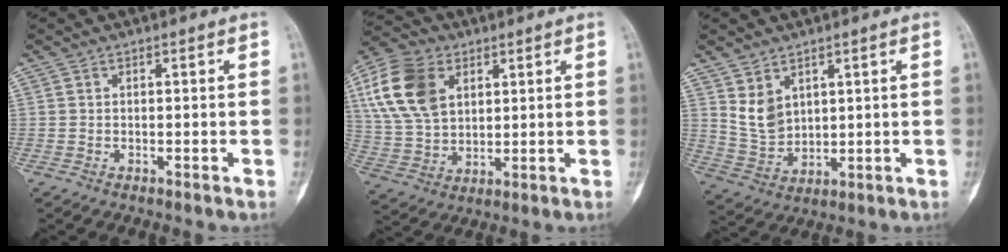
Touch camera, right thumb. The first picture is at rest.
{"total": 15.4, "force": [5.3, 10.4, 10.0], "torque": [-0.188, -0.006, 0.103]}
{"total": 6.6, "force": [3.2, 4.5, 3.6], "torque": [-0.054, -0.022, 0.079]}